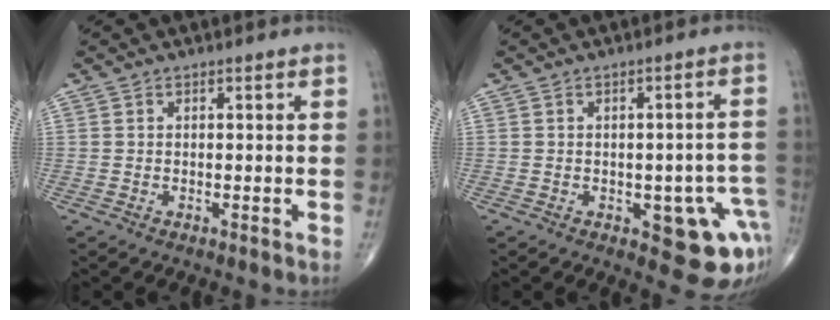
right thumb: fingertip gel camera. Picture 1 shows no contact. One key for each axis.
{"total": 9.1, "fx": -3.5, "fy": 4.3, "fz": 7.3, "tx": -0.046, "ty": 0.015, "tz": -0.036}